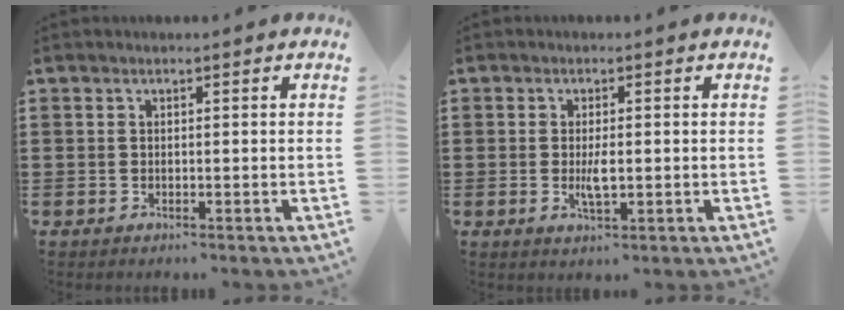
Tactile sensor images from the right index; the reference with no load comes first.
{"total": 2.9, "force": [-0.2, 1.0, 2.8], "torque": [-0.056, -0.003, -0.006]}